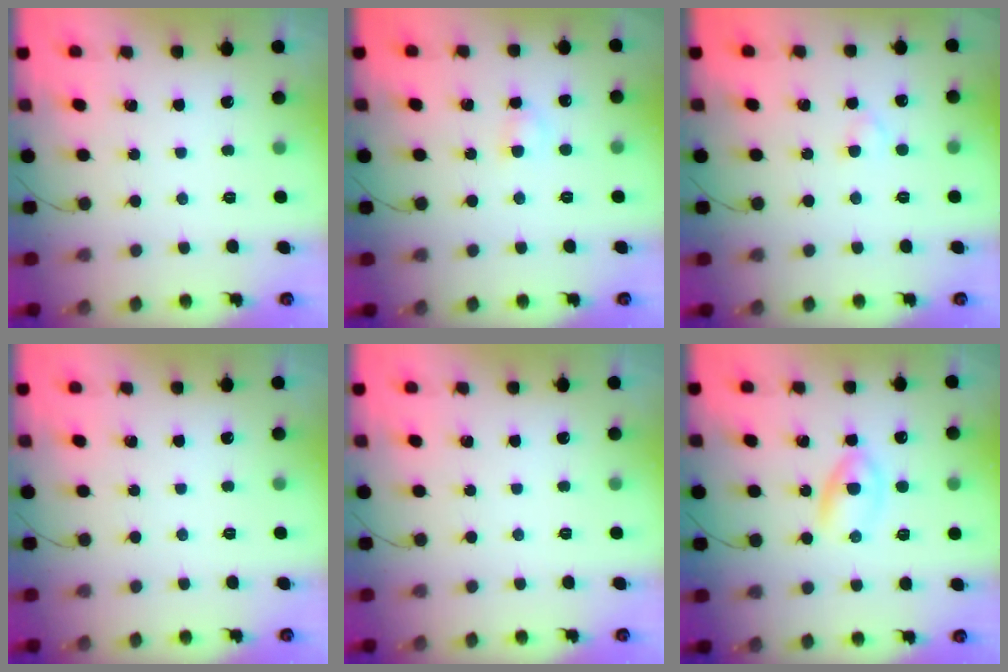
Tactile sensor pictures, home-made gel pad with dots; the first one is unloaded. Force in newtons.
{"total": 2.7, "press": 2.4, "slide": 1.2}
{"total": 2.0, "press": 1.7, "slide": 0.9}
{"total": 0.0}
{"total": 0.0}
{"total": 3.0, "press": 2.7, "slide": 1.4}